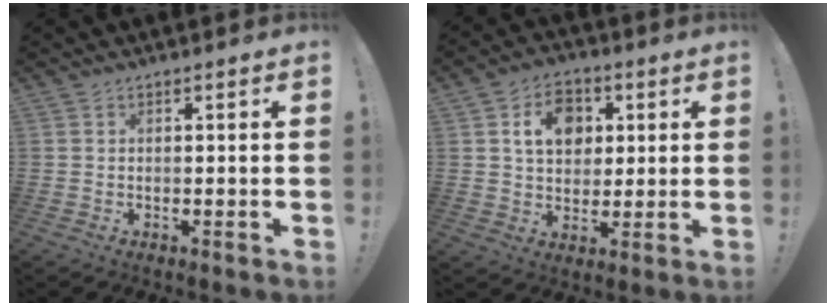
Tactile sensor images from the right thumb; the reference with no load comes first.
{"total": 11.3, "force": [3.8, 8.8, 5.9], "torque": [-0.086, -0.003, 0.072]}